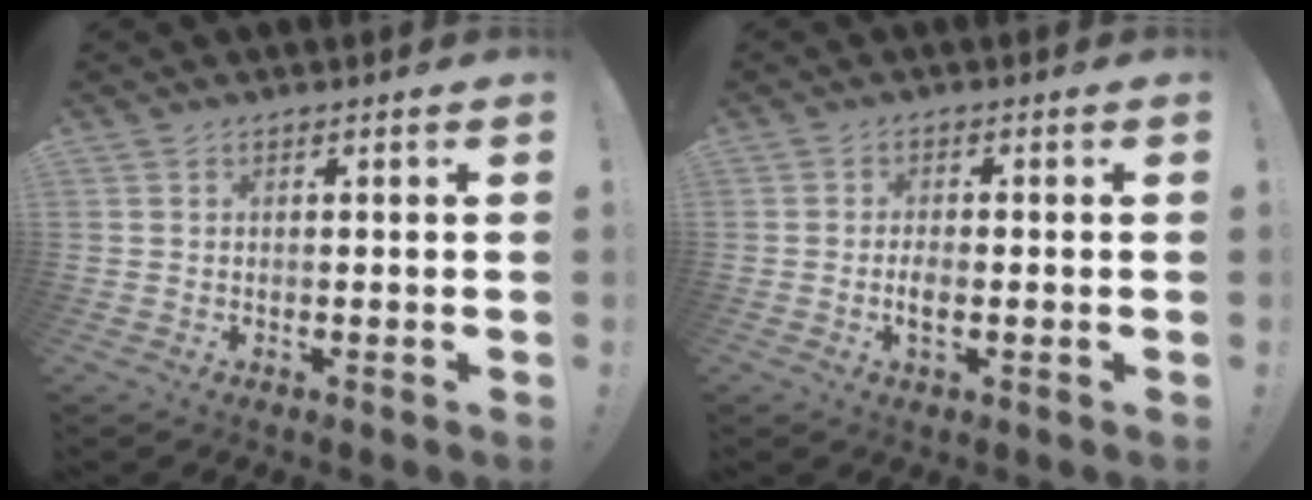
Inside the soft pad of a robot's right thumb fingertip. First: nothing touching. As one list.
[{"total": 3.1, "force": [-1.1, 1.0, 2.7], "torque": [-0.046, -0.004, -0.022]}]